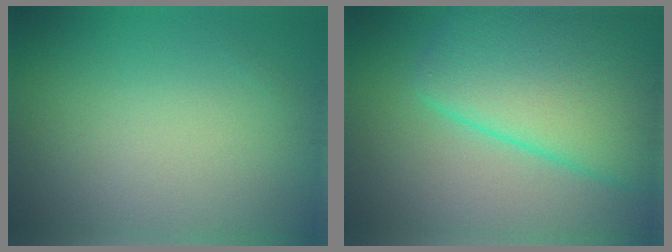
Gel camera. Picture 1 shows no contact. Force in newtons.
{"total": 11.6, "press": 11.6, "slide": 0.4}